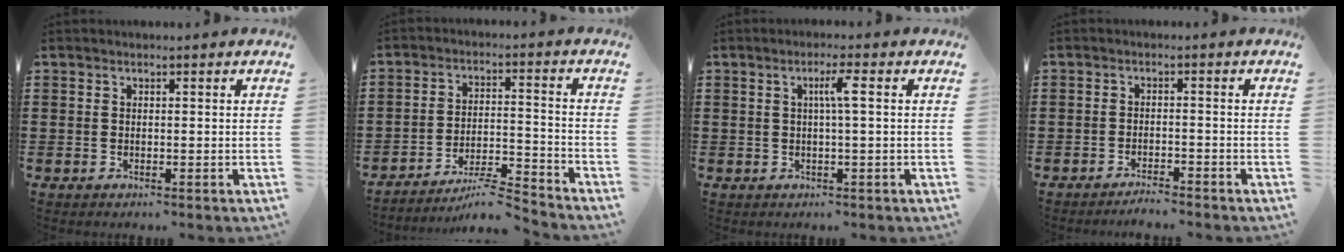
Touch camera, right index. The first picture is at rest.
{"total": 6.2, "force": [-5.8, 0.2, 2.2], "torque": [-0.042, -0.002, -0.114]}
{"total": 3.0, "force": [0.4, 0.0, 2.9], "torque": [-0.056, 0.000, 0.002]}
{"total": 2.1, "force": [-2.1, 0.0, 0.2], "torque": [-0.007, 0.002, -0.044]}